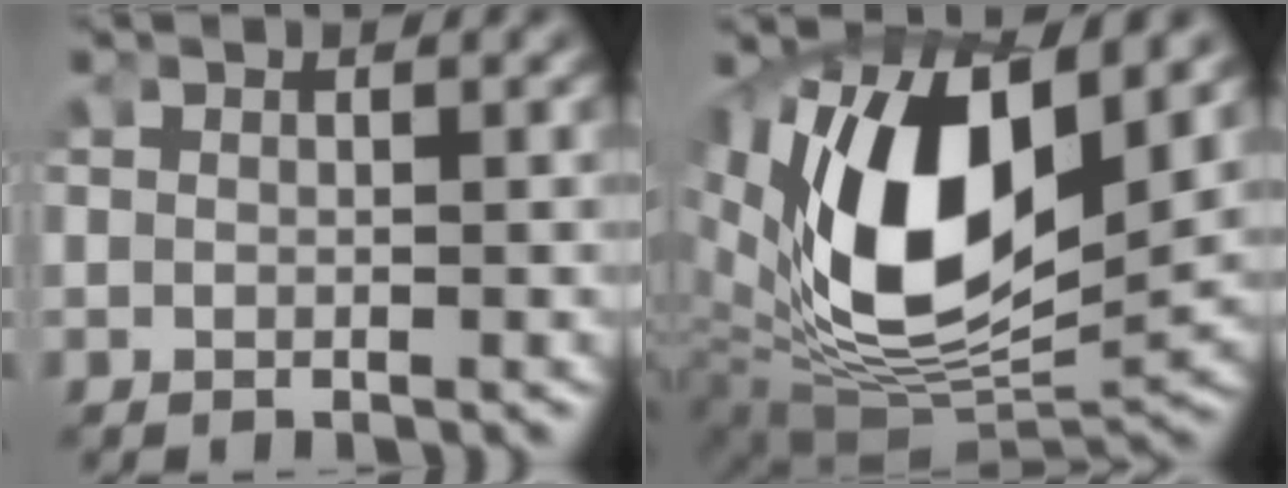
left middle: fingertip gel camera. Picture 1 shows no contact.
{"total": 16.8, "force": [2.0, 9.8, 13.5], "torque": [-0.259, -0.023, 0.046]}